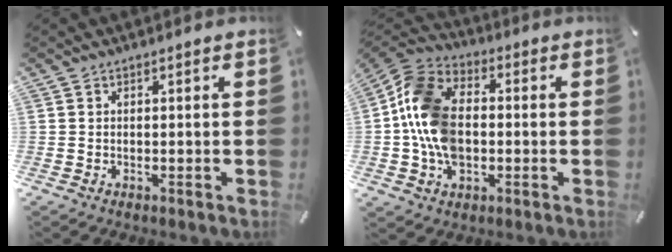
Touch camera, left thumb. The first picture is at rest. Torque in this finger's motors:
{"motor_torque": [0.29, 1.79, 1.46, -0.90, 0.68]}